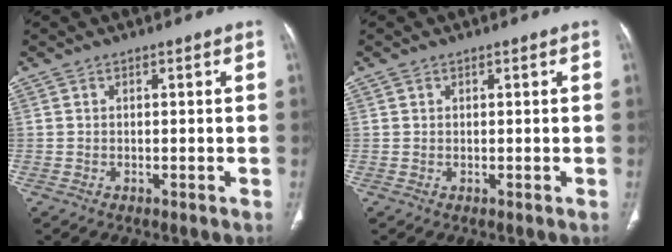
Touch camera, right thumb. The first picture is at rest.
{"total": 0.5, "force": [0.3, 0.4, 0.1], "torque": [-0.001, -0.001, 0.005]}